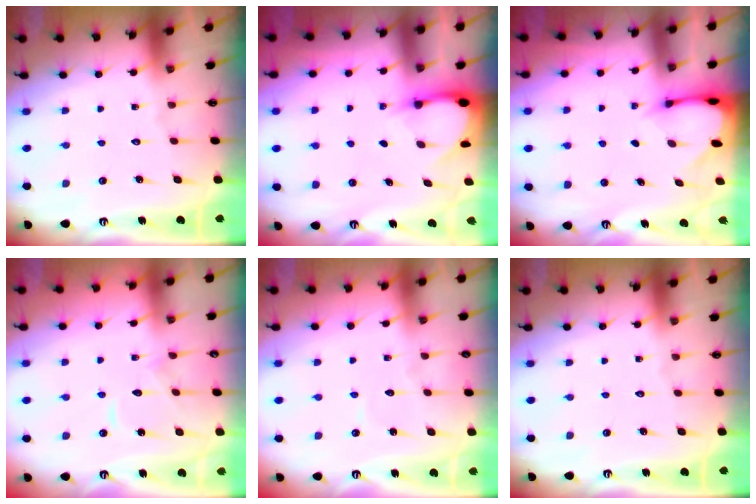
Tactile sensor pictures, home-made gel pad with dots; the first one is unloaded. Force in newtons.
{"total": 2.9, "press": 2.9, "slide": 0.3}
{"total": 2.3, "press": 2.3, "slide": 0.1}
{"total": 7.8, "press": 7.7, "slide": 0.6}
{"total": 3.5, "press": 3.5, "slide": 0.3}
{"total": 0.0}